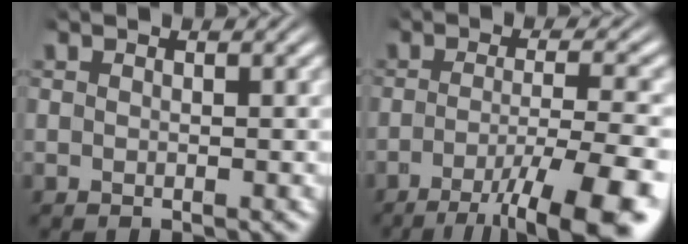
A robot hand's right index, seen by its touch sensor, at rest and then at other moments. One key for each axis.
{"total": 9.6, "fx": -5.7, "fy": 2.6, "fz": 7.4, "tx": -0.106, "ty": -0.028, "tz": -0.068}